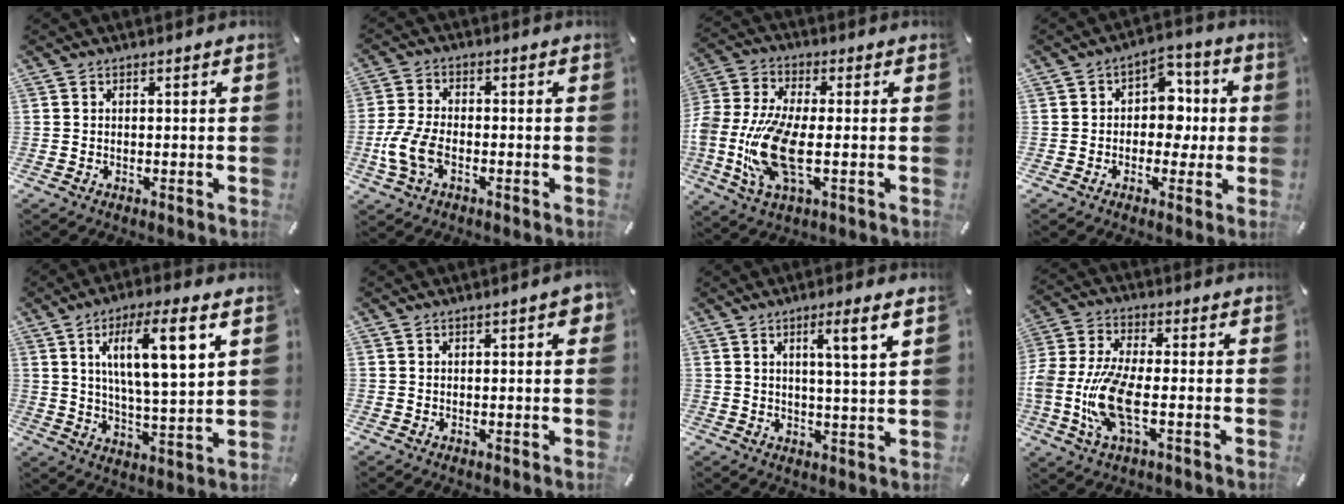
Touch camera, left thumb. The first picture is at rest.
{"total": 8.0, "force": [-2.8, 4.5, 6.0], "torque": [-0.133, 0.001, -0.049]}
{"total": 15.7, "force": [-2.5, 6.7, 13.9], "torque": [-0.313, -0.023, -0.048]}
{"total": 8.3, "force": [-0.6, 6.7, 4.9], "torque": [-0.059, 0.010, -0.014]}
{"total": 13.9, "force": [6.3, 3.9, 11.7], "torque": [-0.197, -0.009, 0.100]}
{"total": 2.4, "force": [0.8, 1.0, 2.1], "torque": [-0.032, 0.002, 0.010]}
{"total": 6.8, "force": [3.2, 0.0, 5.9], "torque": [-0.106, -0.010, 0.048]}
{"total": 13.3, "force": [-3.1, 5.1, 11.8], "torque": [-0.262, -0.018, -0.058]}